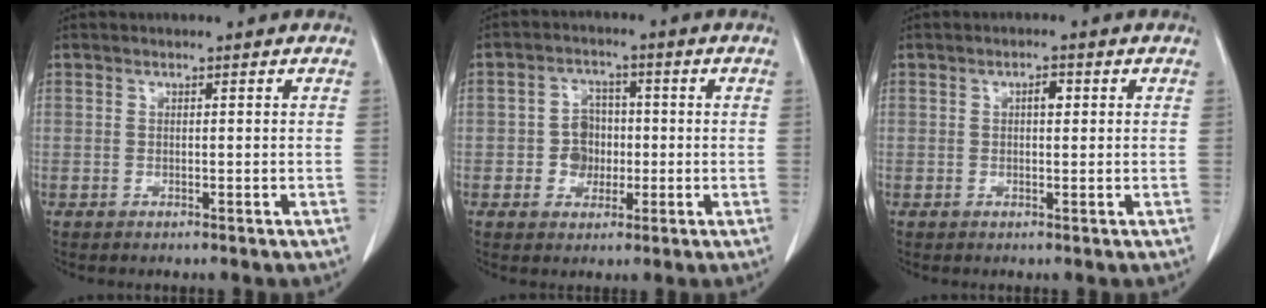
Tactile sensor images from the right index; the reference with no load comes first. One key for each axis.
{"total": 4.6, "fx": -0.6, "fy": 4.2, "fz": 1.9, "tx": -0.030, "ty": 0.015, "tz": -0.004}
{"total": 1.7, "fx": 0.4, "fy": 0.7, "fz": 1.4, "tx": -0.023, "ty": 0.003, "tz": 0.006}